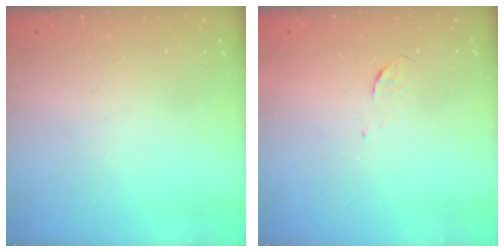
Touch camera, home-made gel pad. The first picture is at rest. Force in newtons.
{"total": 3.7, "press": 3.6, "slide": 0.5}